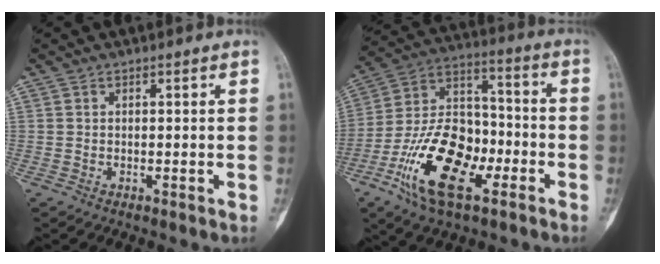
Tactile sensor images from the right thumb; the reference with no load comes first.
{"total": 20.1, "force": [-8.5, 10.3, 15.0], "torque": [-0.260, 0.050, -0.154]}